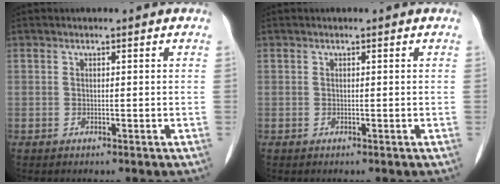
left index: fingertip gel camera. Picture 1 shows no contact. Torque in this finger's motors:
{"motor_torque": [0.00, 0.00, 0.00, 0.00]}